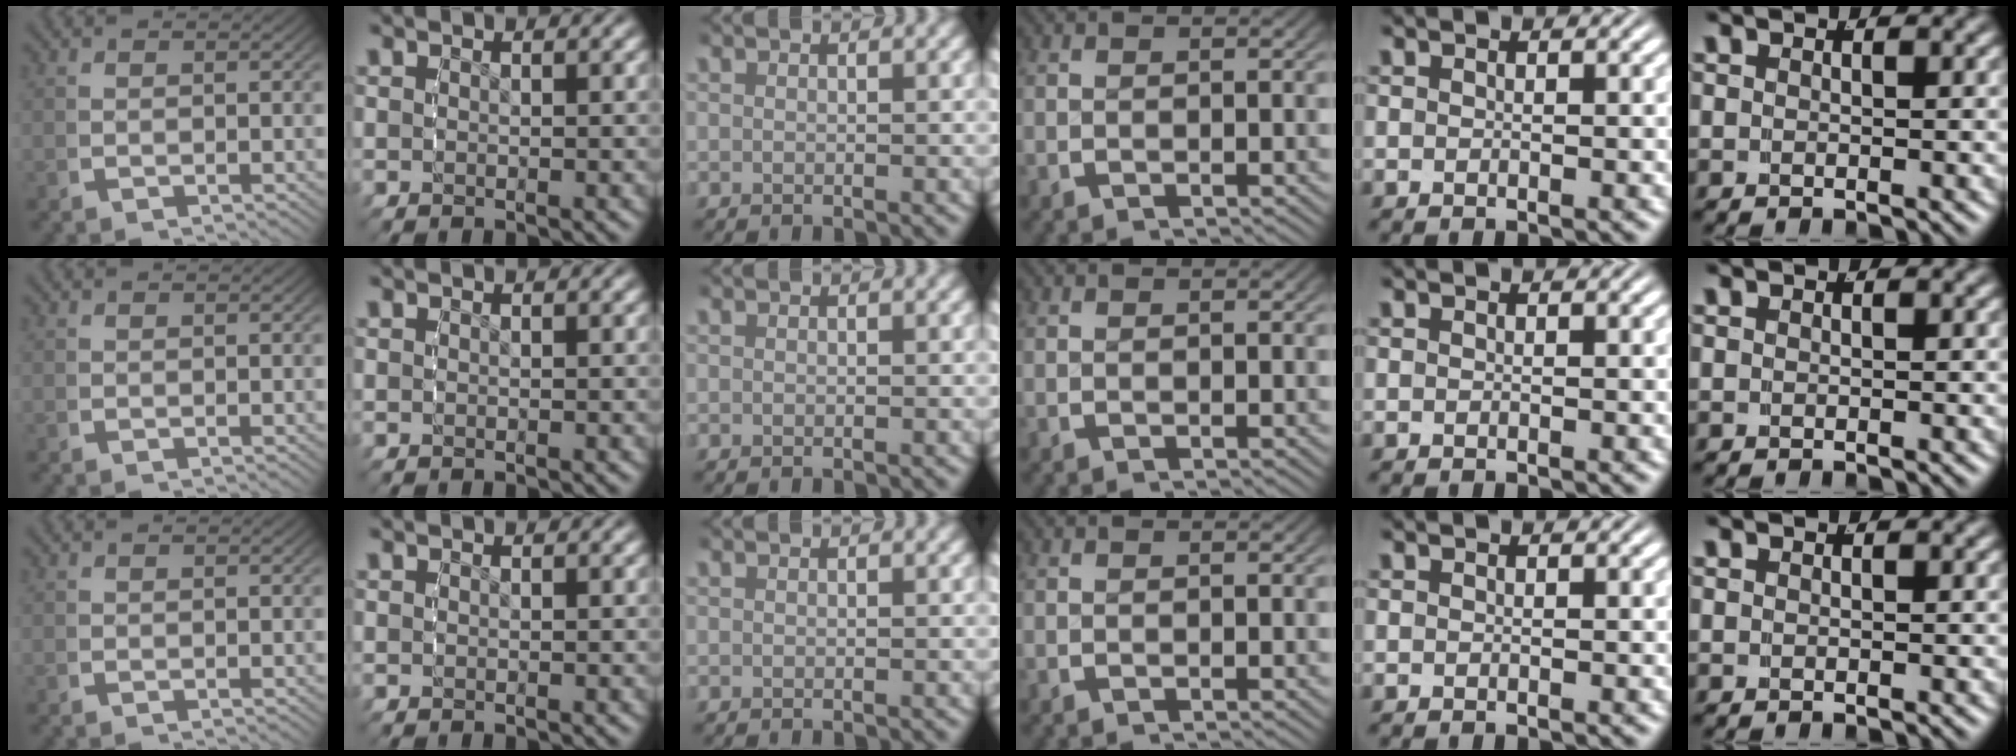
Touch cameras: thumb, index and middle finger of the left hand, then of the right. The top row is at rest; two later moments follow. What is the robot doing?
{"motion": "grasp_and_lifting", "object": "dispenser bottle"}